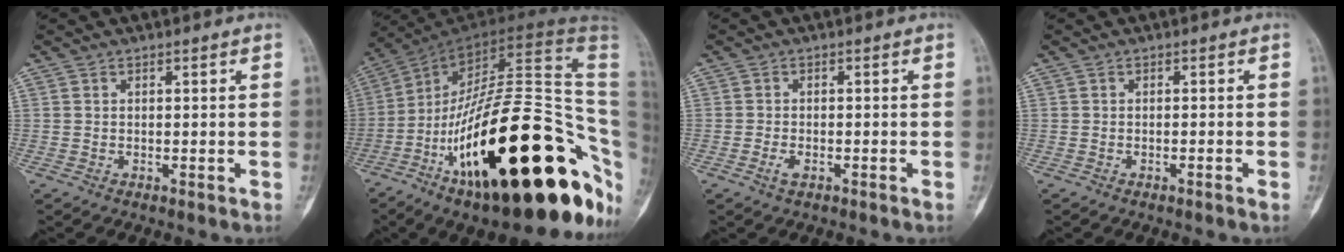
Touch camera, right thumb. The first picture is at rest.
{"total": 40.2, "force": [-11.1, 14.5, 35.9], "torque": [-0.460, 0.083, -0.167]}
{"total": 1.8, "force": [-0.9, 0.9, 1.3], "torque": [-0.032, 0.003, -0.018]}
{"total": 0.7, "force": [-0.4, 0.0, 0.5], "torque": [-0.014, 0.003, -0.004]}